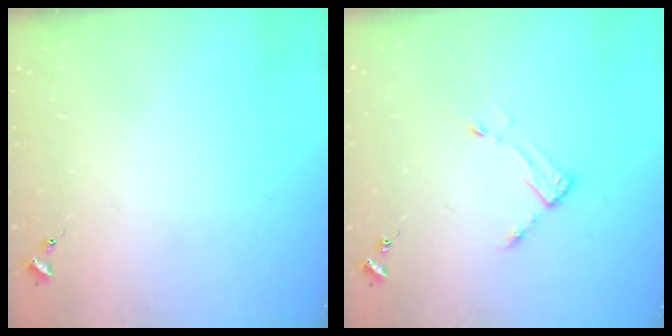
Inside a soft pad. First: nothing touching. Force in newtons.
{"total": 3.5, "press": 3.5, "slide": 0.4}